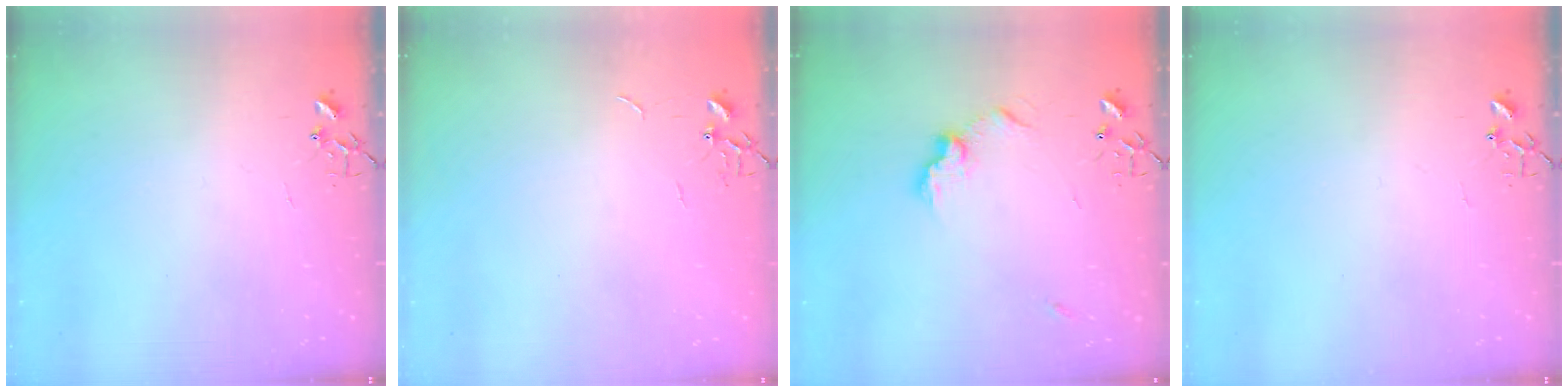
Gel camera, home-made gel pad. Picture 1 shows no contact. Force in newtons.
{"total": 0.8, "press": 0.8, "slide": 0.2}
{"total": 9.4, "press": 9.4, "slide": 0.5}
{"total": 0.0}